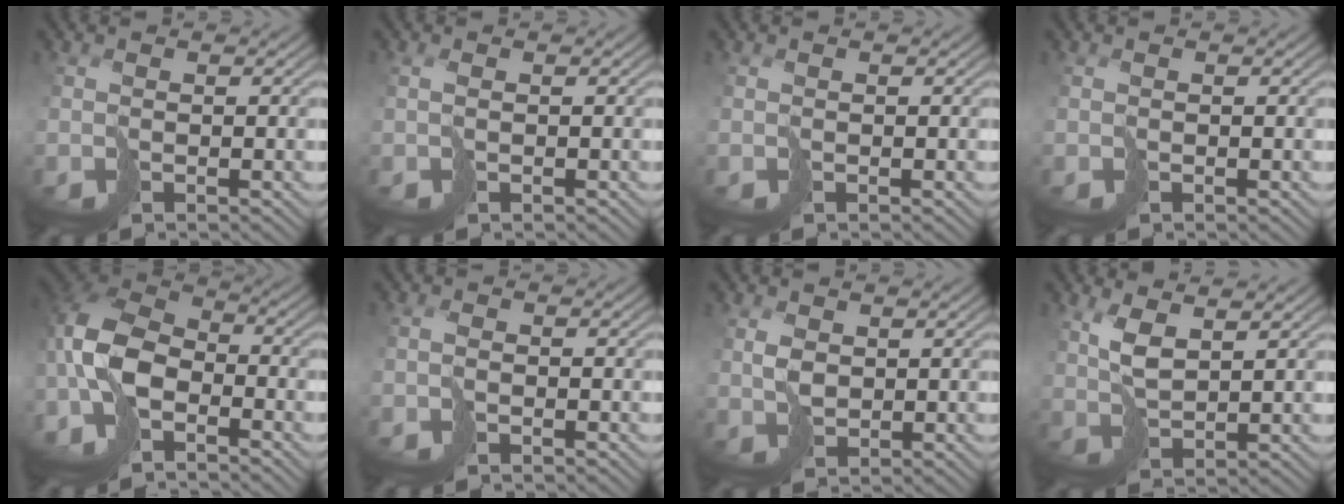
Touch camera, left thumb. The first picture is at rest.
{"total": 1.2, "force": [0.0, 0.7, 1.0], "torque": [-0.027, 0.001, 0.000]}
{"total": 0.0}
{"total": 0.0}
{"total": 12.7, "force": [-5.2, 7.3, 9.0], "torque": [-0.234, -0.020, -0.115]}
{"total": 1.7, "force": [-1.0, 0.8, 1.1], "torque": [-0.024, 0.001, -0.025]}
{"total": 2.4, "force": [0.5, 1.7, 1.6], "torque": [-0.039, -0.001, 0.014]}
{"total": 4.2, "force": [2.2, 1.4, 3.2], "torque": [-0.083, -0.001, 0.046]}